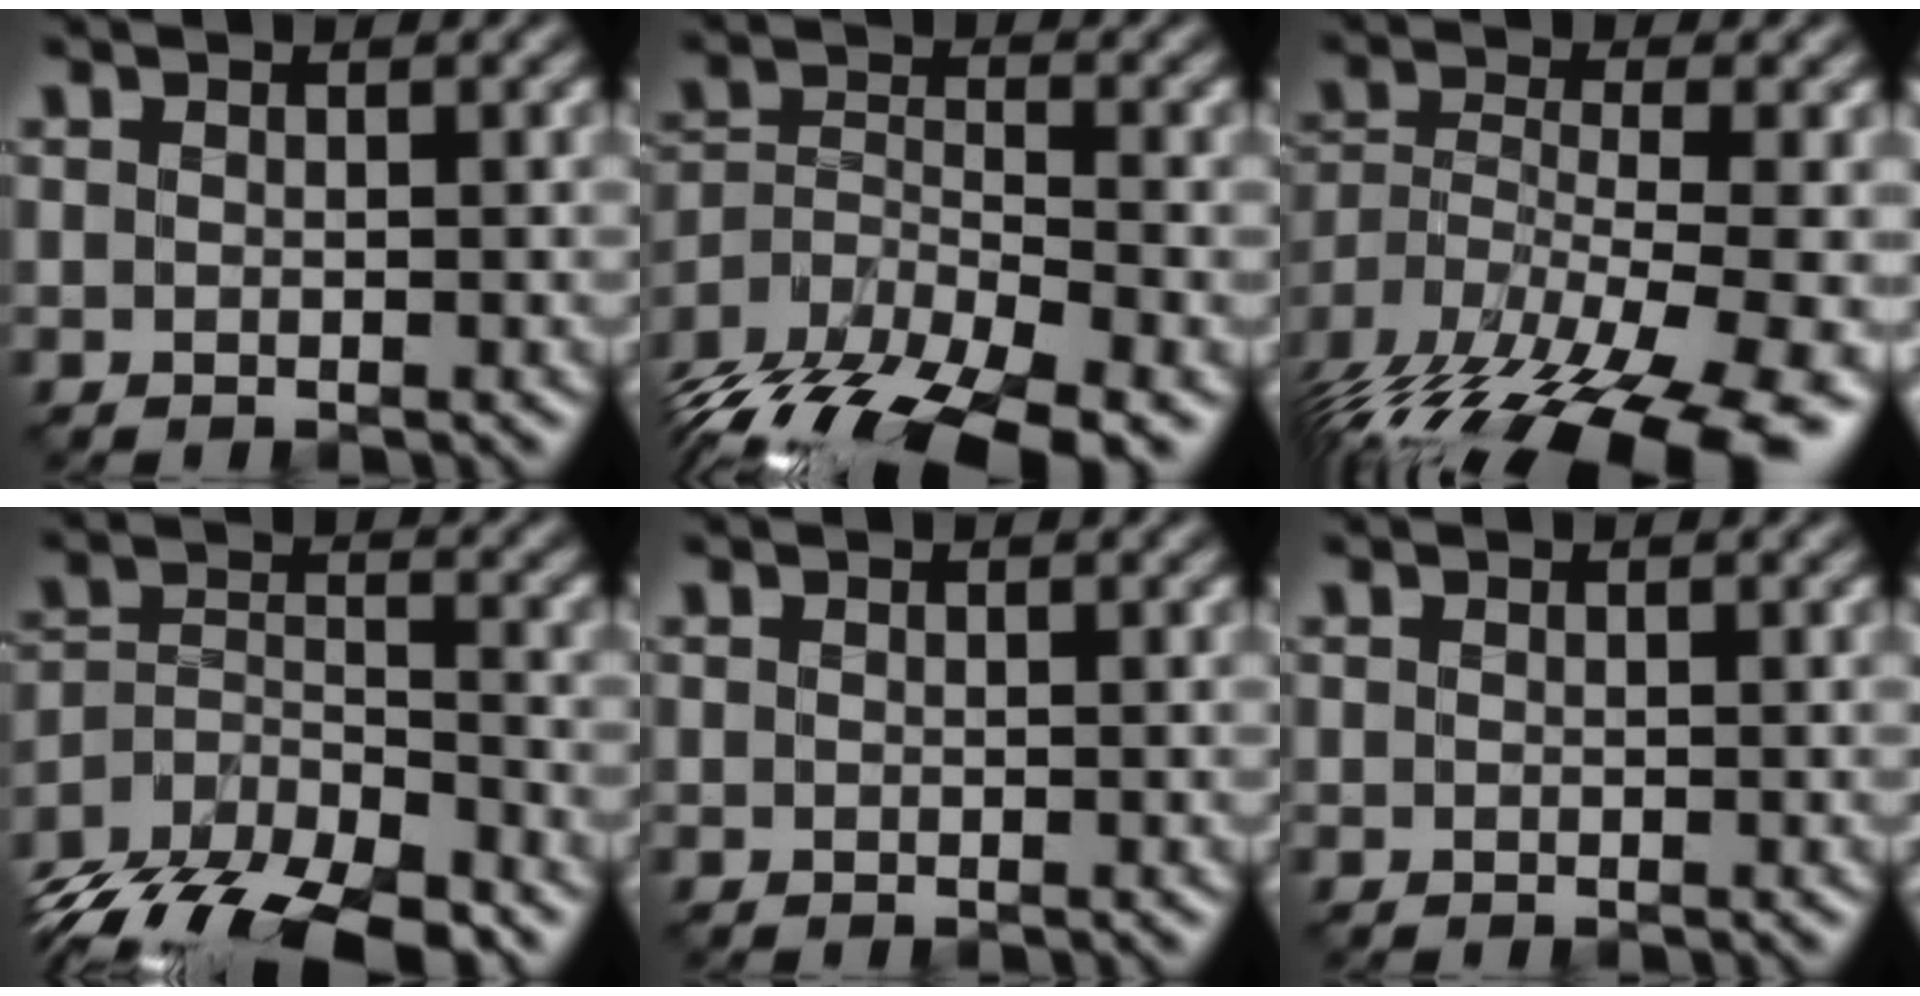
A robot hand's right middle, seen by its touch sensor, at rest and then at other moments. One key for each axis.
{"total": 13.3, "fx": -10.2, "fy": 4.9, "fz": 7.0, "tx": -0.137, "ty": -0.023, "tz": -0.164}
{"total": 17.4, "fx": -11.9, "fy": 5.8, "fz": 11.3, "tx": -0.232, "ty": -0.040, "tz": -0.178}
{"total": 12.6, "fx": -10.4, "fy": 4.8, "fz": 5.1, "tx": -0.089, "ty": -0.010, "tz": -0.164}
{"total": 0.0}
{"total": 0.0}